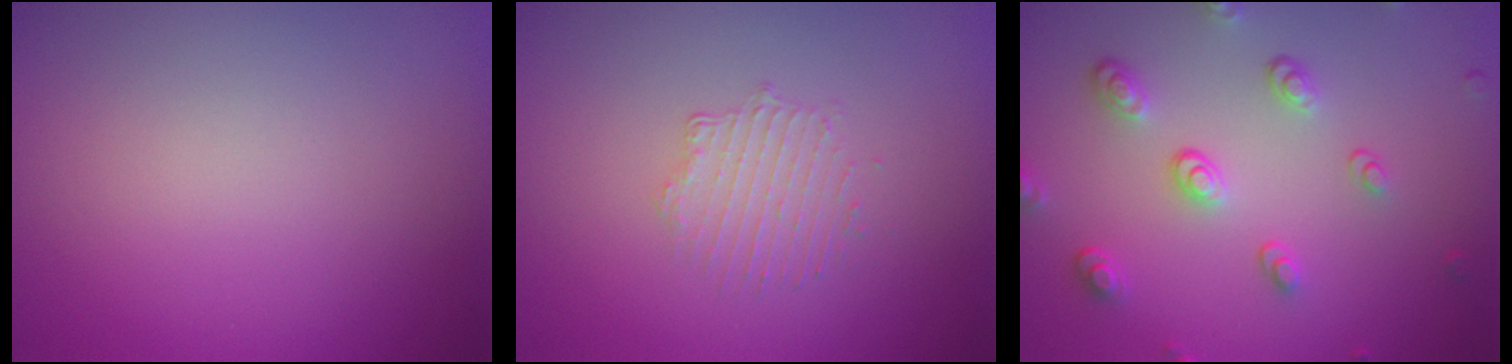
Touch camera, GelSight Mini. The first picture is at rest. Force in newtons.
{"total": 1.6, "press": 0.9, "slide": 1.3}
{"total": 3.6, "press": 2.7, "slide": 2.4}